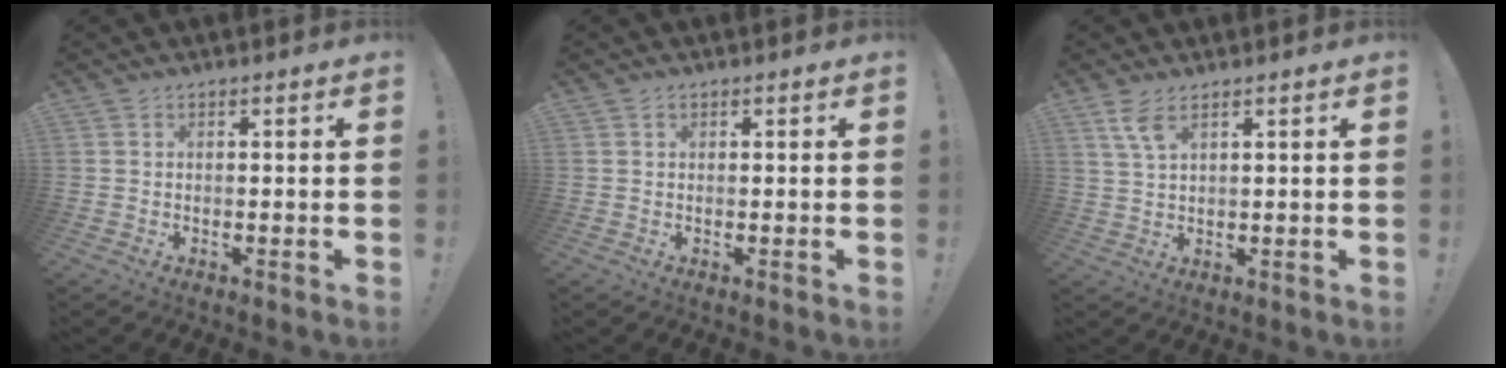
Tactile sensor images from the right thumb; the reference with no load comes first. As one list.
[{"total": 0.5, "force": [0.2, 0.5, 0.1], "torque": [0.000, 0.001, 0.004]}, {"total": 5.2, "force": [3.1, 1.7, 3.9], "torque": [-0.076, -0.010, 0.055]}]